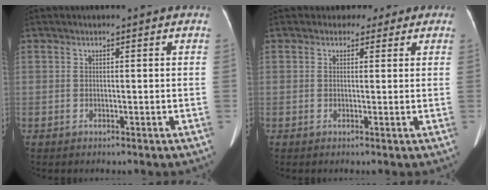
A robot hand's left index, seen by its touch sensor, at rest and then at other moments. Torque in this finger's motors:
{"motor_torque": [0.74, -0.57, 0.08, 0.00]}